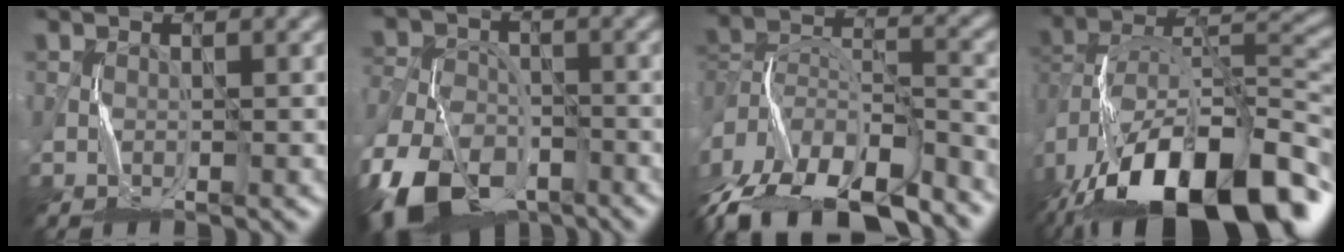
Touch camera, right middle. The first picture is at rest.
{"total": 11.0, "force": [-7.3, 6.1, 5.6], "torque": [-0.110, -0.032, -0.143]}
{"total": 14.9, "force": [-10.7, 6.6, 8.0], "torque": [-0.159, 0.003, -0.156]}
{"total": 17.3, "force": [-9.4, 8.1, 12.0], "torque": [-0.208, 0.003, -0.156]}